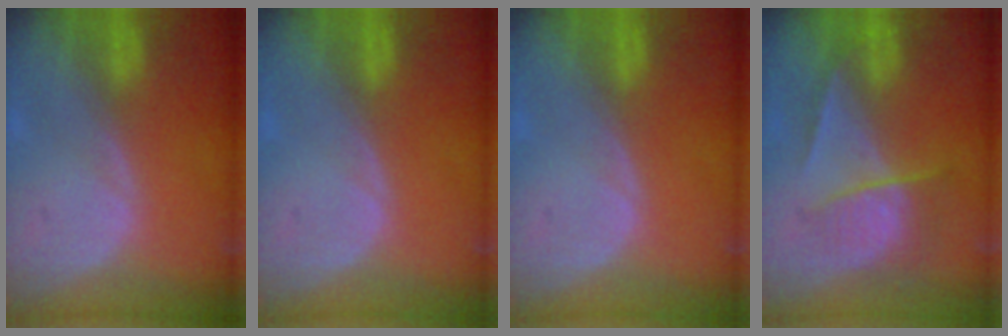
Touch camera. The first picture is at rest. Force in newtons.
{"total": 0.0}
{"total": 0.0}
{"total": 6.7, "press": 5.8, "slide": 3.5}